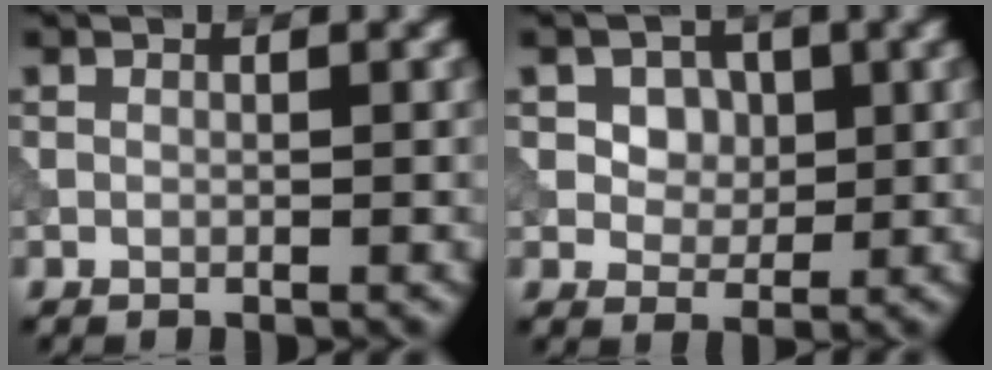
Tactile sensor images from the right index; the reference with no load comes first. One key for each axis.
{"total": 4.0, "fx": 1.6, "fy": 3.0, "fz": 2.0, "tx": -0.046, "ty": -0.001, "tz": 0.026}